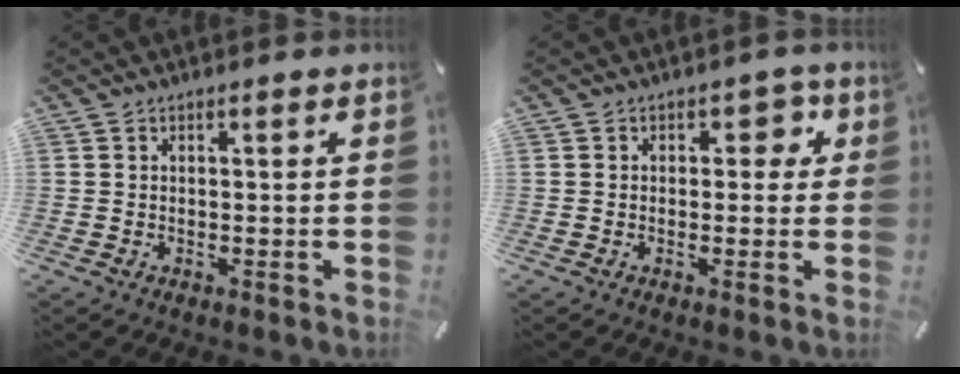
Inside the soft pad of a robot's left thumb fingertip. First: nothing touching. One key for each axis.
{"total": 4.0, "fx": 0.7, "fy": 2.9, "fz": 2.7, "tx": -0.017, "ty": -0.002, "tz": 0.000}